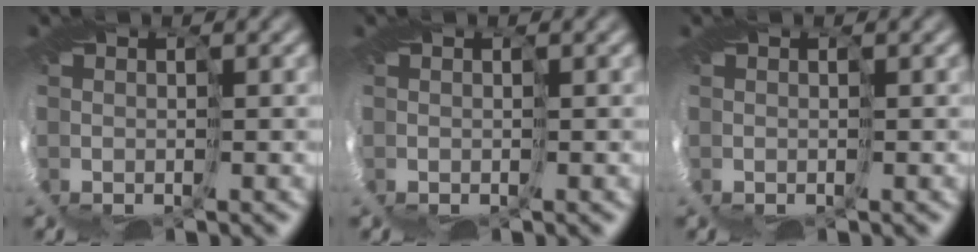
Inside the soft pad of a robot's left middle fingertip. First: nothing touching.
{"total": 0.0}
{"total": 0.0}